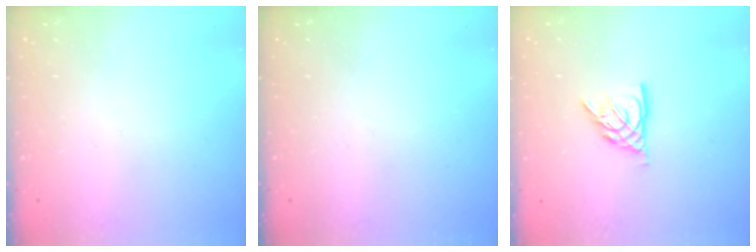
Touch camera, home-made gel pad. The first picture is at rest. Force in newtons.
{"total": 0.0}
{"total": 8.3, "press": 8.2, "slide": 0.9}